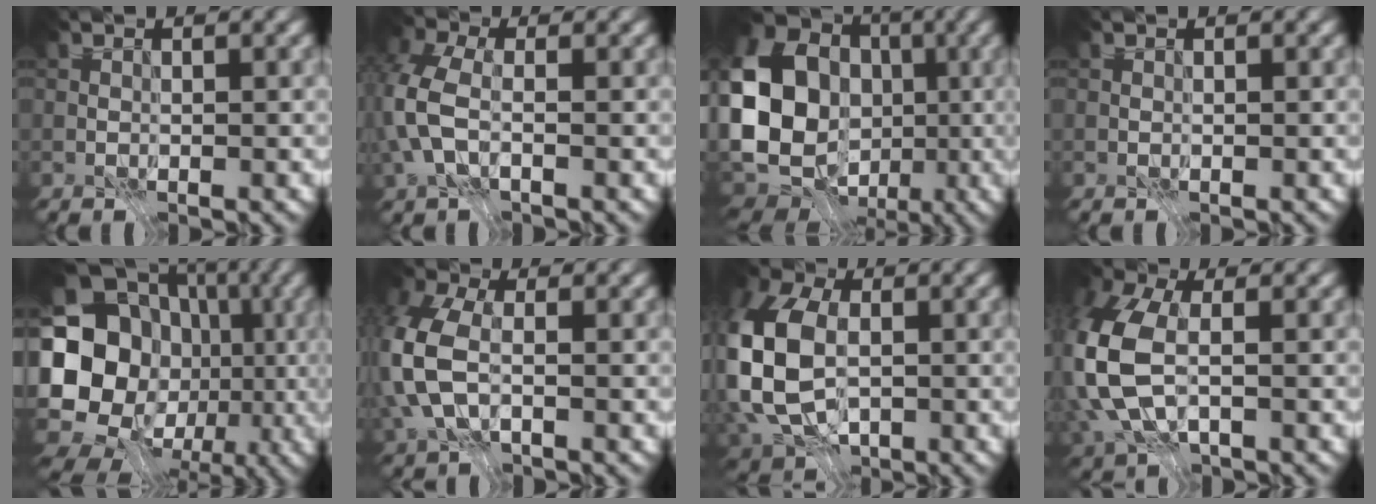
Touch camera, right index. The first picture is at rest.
{"total": 5.9, "force": [-1.3, 3.6, 4.5], "torque": [-0.123, 0.004, -0.036]}
{"total": 20.4, "force": [-1.3, 17.6, 10.1], "torque": [-0.220, -0.009, -0.058]}
{"total": 0.0}
{"total": 21.7, "force": [-3.7, 18.7, 10.4], "torque": [-0.203, 0.011, -0.095]}
{"total": 8.2, "force": [-1.0, 5.4, 6.1], "torque": [-0.168, -0.003, -0.022]}
{"total": 13.5, "force": [-1.7, 9.1, 9.9], "torque": [-0.239, -0.012, -0.045]}
{"total": 10.8, "force": [-0.8, 7.0, 8.2], "torque": [-0.230, -0.024, -0.004]}